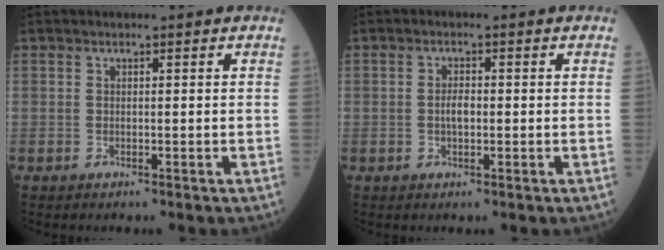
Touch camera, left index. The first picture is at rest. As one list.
[{"total": 2.0, "force": [-0.3, 0.9, 1.8], "torque": [-0.034, -0.001, -0.007]}]